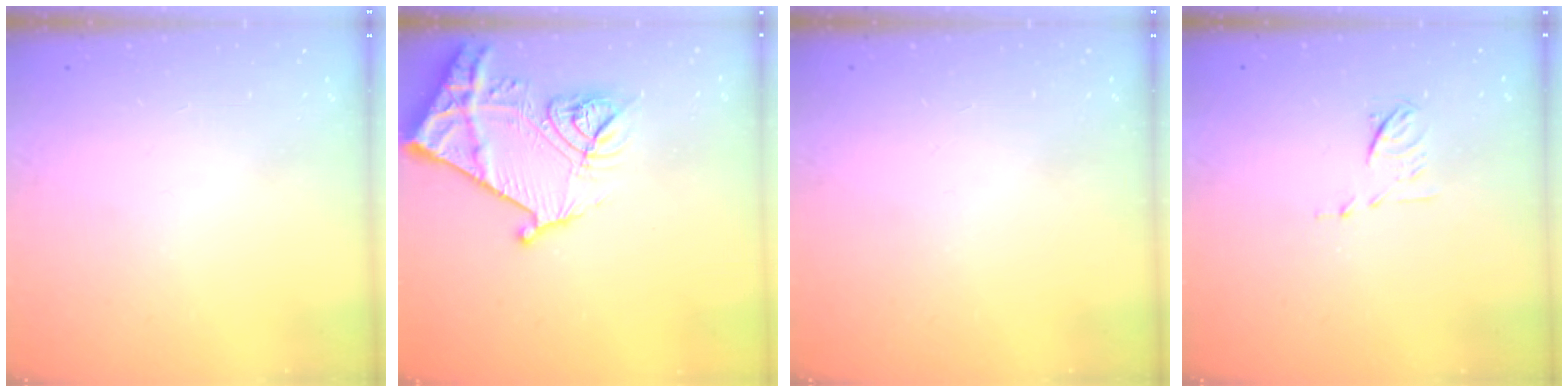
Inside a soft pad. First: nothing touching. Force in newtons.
{"total": 18.3, "press": 18.2, "slide": 2.0}
{"total": 0.0}
{"total": 6.3, "press": 6.2, "slide": 1.0}